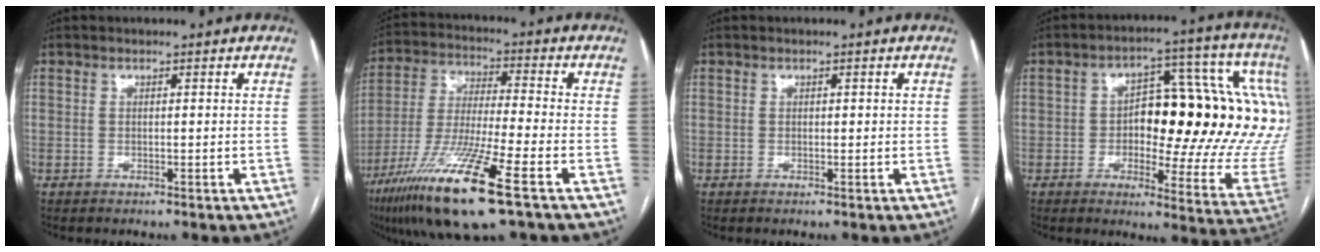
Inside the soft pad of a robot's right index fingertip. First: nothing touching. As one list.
[{"total": 17.2, "force": [-9.2, 0.5, 14.5], "torque": [-0.303, -0.045, -0.171]}, {"total": 0.8, "force": [0.2, 0.4, 0.6], "torque": [-0.007, 0.004, 0.003]}, {"total": 24.2, "force": [2.7, 8.3, 22.6], "torque": [-0.227, 0.053, 0.052]}]